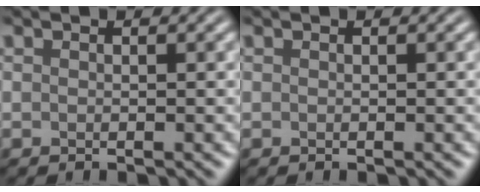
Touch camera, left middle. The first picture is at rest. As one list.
[{"total": 0.0}]